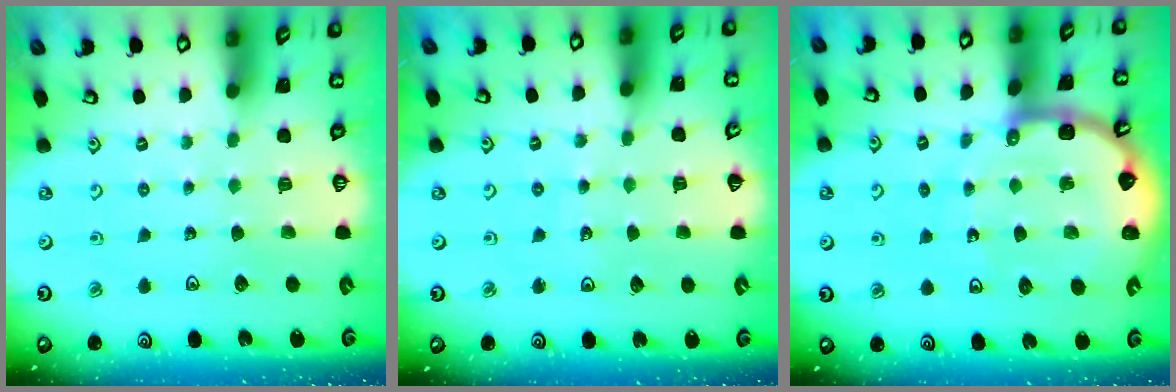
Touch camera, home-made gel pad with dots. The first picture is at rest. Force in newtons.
{"total": 4.3, "press": 4.3, "slide": 0.5}
{"total": 9.7, "press": 9.7, "slide": 1.2}